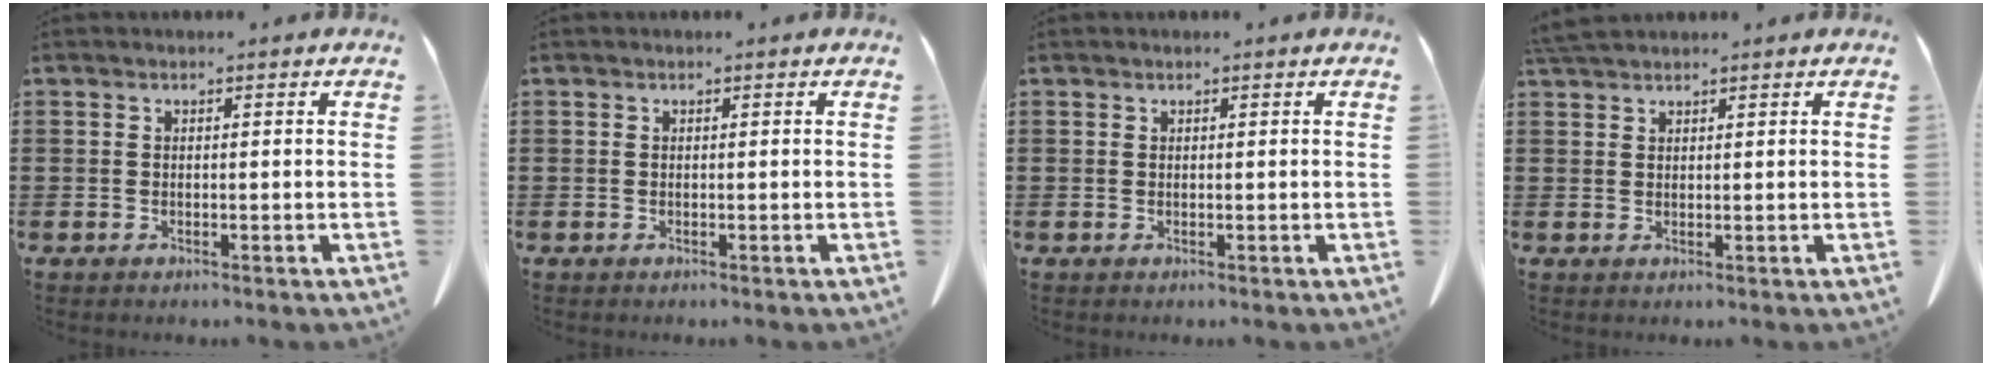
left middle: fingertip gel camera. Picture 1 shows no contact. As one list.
[{"total": 0.0}, {"total": 0.0}, {"total": 2.4, "force": [2.2, 0.2, 0.9], "torque": [-0.025, 0.001, 0.044]}]